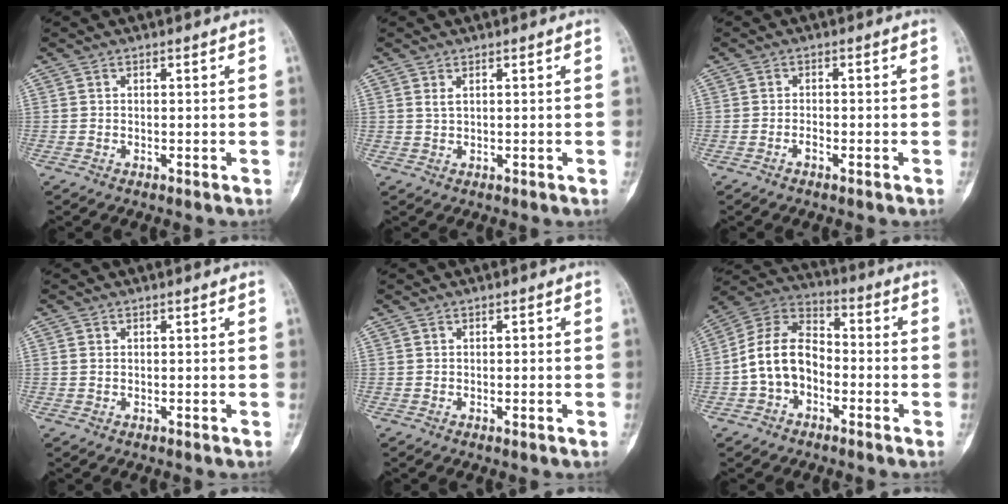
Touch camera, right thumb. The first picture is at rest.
{"total": 1.2, "force": [0.7, 0.5, 0.9], "torque": [-0.019, 0.001, 0.017]}
{"total": 1.2, "force": [-0.8, 0.5, 0.8], "torque": [-0.016, 0.005, -0.017]}
{"total": 0.9, "force": [0.2, 0.6, 0.6], "torque": [-0.014, 0.000, 0.005]}
{"total": 1.2, "force": [-0.1, 0.5, 1.1], "torque": [-0.015, 0.003, 0.000]}
{"total": 12.2, "force": [-2.8, 8.5, 8.2], "torque": [-0.141, 0.045, -0.065]}